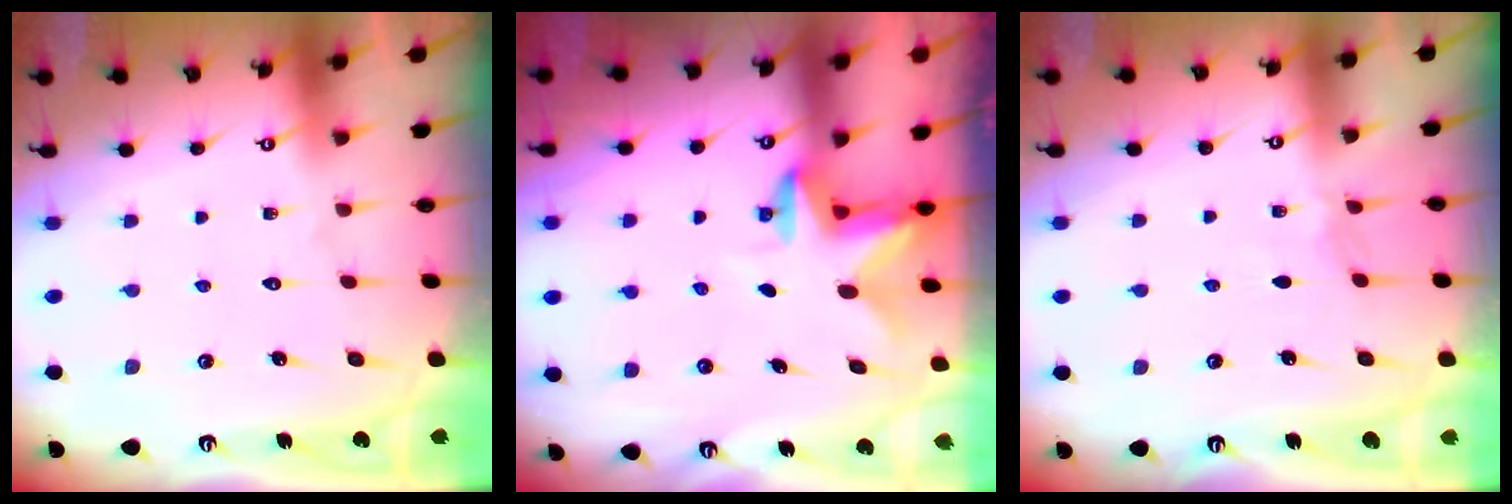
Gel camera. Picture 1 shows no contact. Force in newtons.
{"total": 2.8, "press": 2.8, "slide": 0.6}
{"total": 2.5, "press": 2.5, "slide": 0.5}